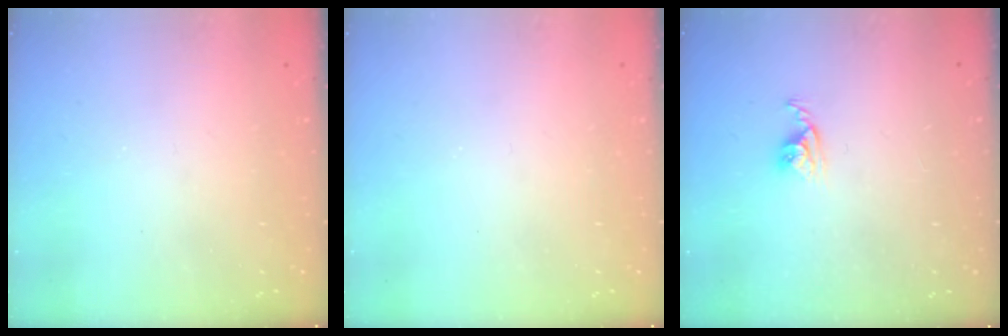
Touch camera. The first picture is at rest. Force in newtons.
{"total": 0.0}
{"total": 4.3, "press": 4.3, "slide": 0.1}